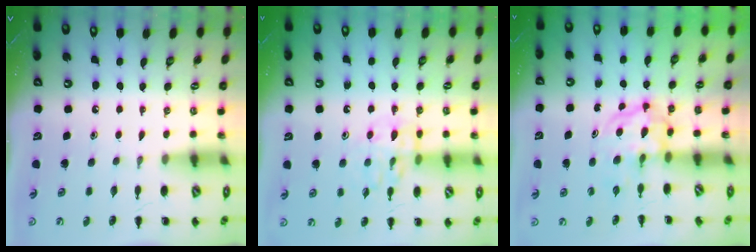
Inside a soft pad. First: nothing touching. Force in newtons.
{"total": 11.6, "press": 11.5, "slide": 1.0}
{"total": 3.8, "press": 3.8, "slide": 0.5}